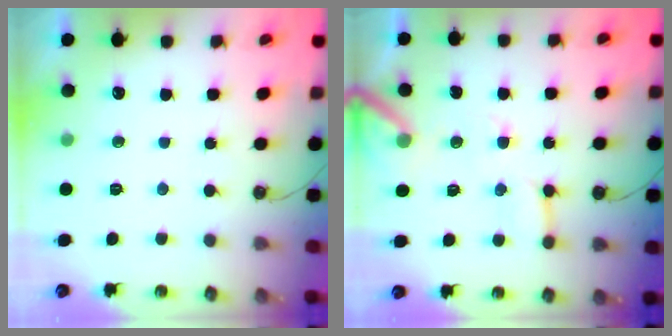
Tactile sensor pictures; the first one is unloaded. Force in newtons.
{"total": 11.1, "press": 11.0, "slide": 1.7}